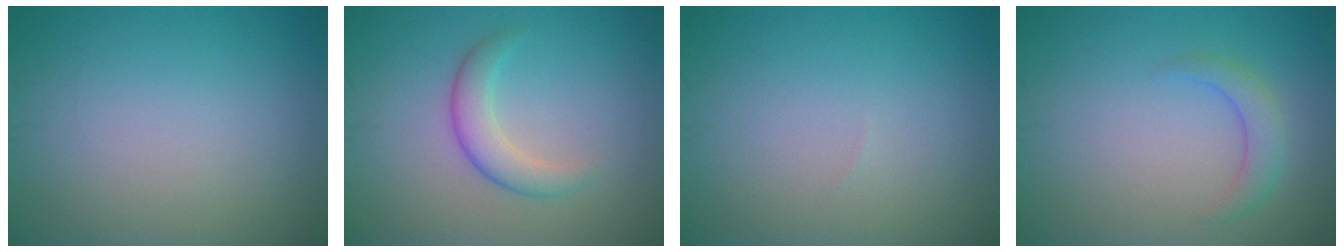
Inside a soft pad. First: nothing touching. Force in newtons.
{"total": 2.8, "press": 2.8, "slide": 0.1}
{"total": 0.0}
{"total": 2.0, "press": 2.0, "slide": 0.1}